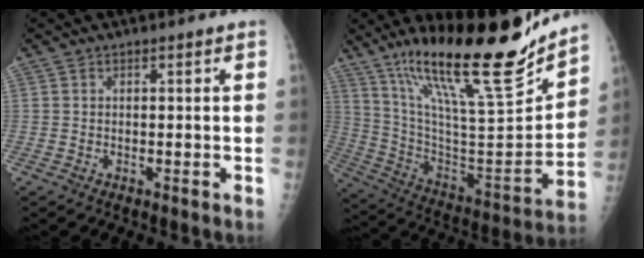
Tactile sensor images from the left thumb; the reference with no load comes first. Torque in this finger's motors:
{"motor_torque": [0.73, 0.48, 1.57, -1.19, 0.28]}